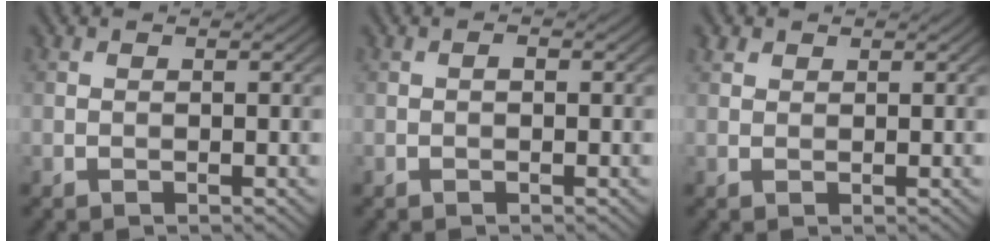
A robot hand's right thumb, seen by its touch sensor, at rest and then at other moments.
{"total": 0.6, "force": [-0.1, 0.3, 0.5], "torque": [-0.007, 0.002, -0.002]}
{"total": 1.3, "force": [0.9, 0.8, 0.3], "torque": [-0.008, 0.005, 0.019]}